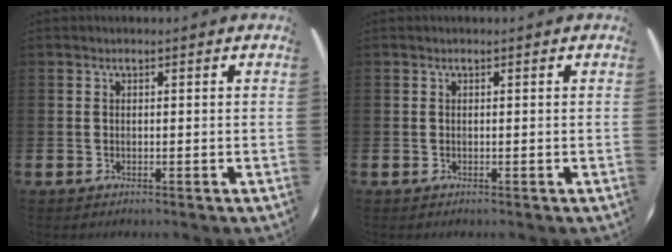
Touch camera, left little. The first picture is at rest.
{"total": 0.0}